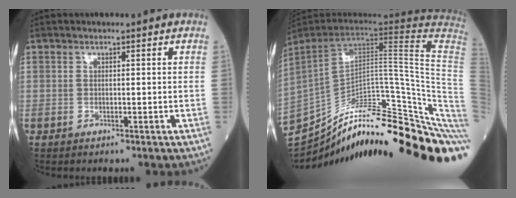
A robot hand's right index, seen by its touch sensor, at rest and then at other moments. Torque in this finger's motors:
{"motor_torque": [1.04, -1.10, 0.59, 0.05]}